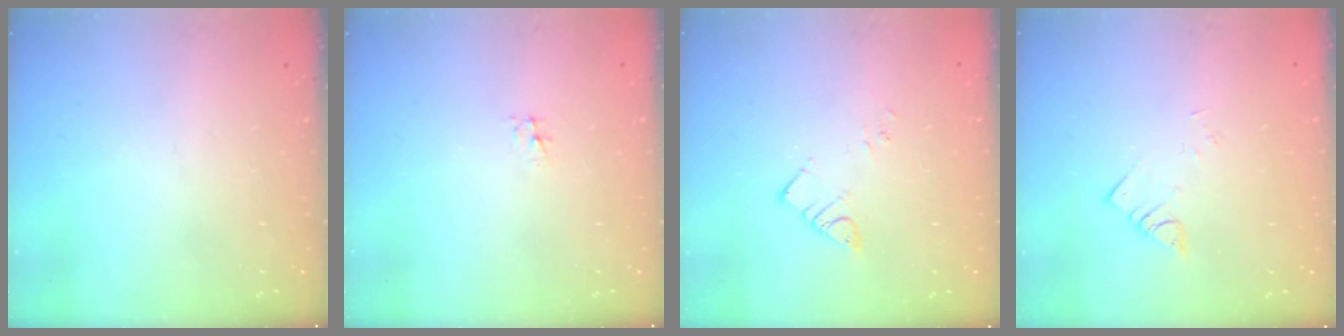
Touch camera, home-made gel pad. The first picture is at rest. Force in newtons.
{"total": 2.3, "press": 2.3, "slide": 0.3}
{"total": 3.4, "press": 3.4, "slide": 0.3}
{"total": 1.9, "press": 1.9, "slide": 0.2}